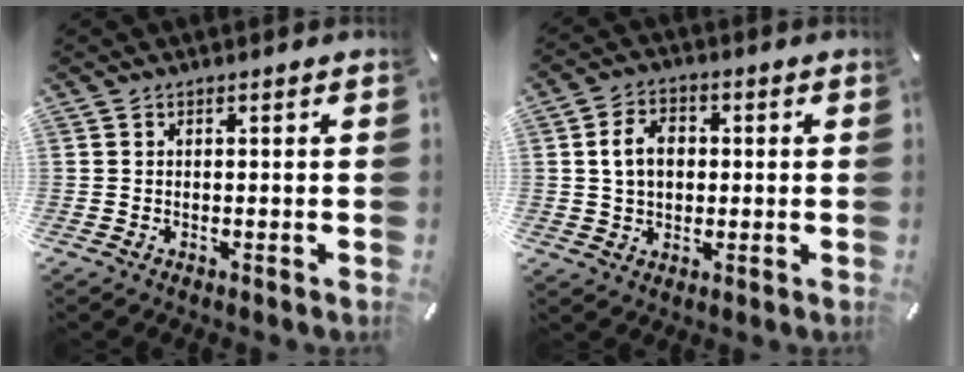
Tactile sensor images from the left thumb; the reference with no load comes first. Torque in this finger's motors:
{"motor_torque": [0.24, 0.12, 0.24, 0.25, 0.04]}